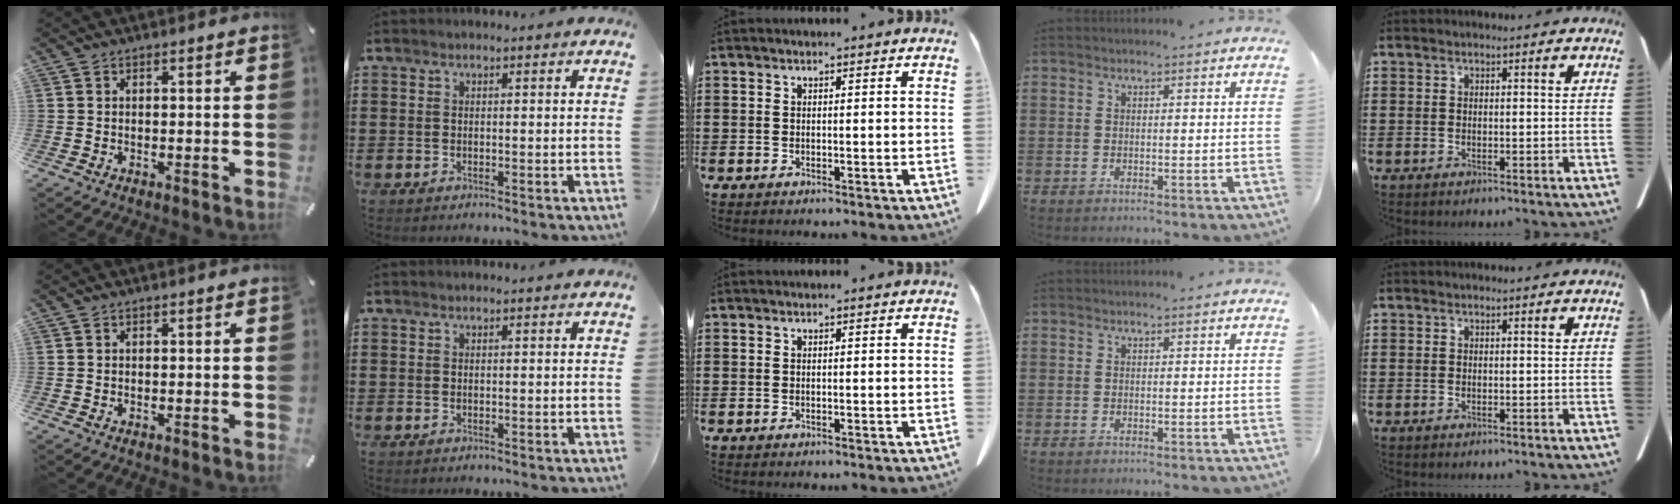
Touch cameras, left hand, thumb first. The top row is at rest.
{}